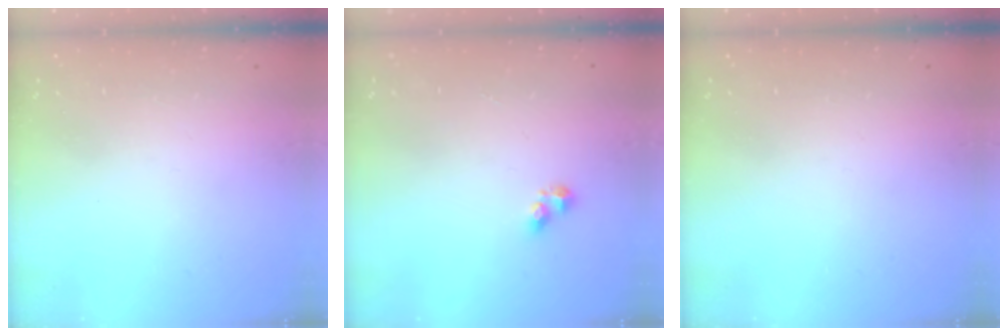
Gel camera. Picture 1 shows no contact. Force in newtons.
{"total": 4.1, "press": 4.1, "slide": 0.4}
{"total": 0.0}